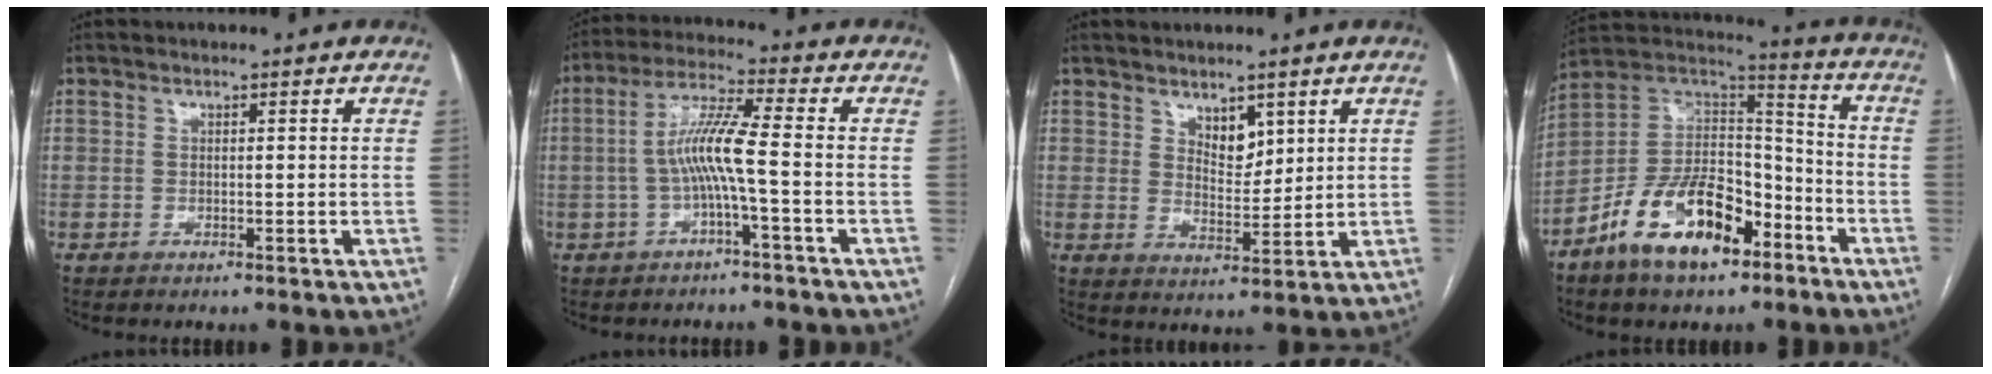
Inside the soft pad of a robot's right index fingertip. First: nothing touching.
{"total": 7.2, "force": [-1.5, -0.4, 7.1], "torque": [-0.140, 0.018, -0.028]}
{"total": 4.4, "force": [2.6, 2.3, 2.6], "torque": [-0.041, -0.004, 0.051]}
{"total": 16.6, "force": [-9.5, 7.7, 11.1], "torque": [-0.206, 0.020, -0.169]}